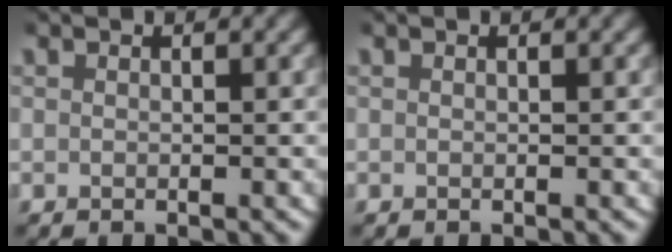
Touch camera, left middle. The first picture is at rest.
{"total": 0.0}